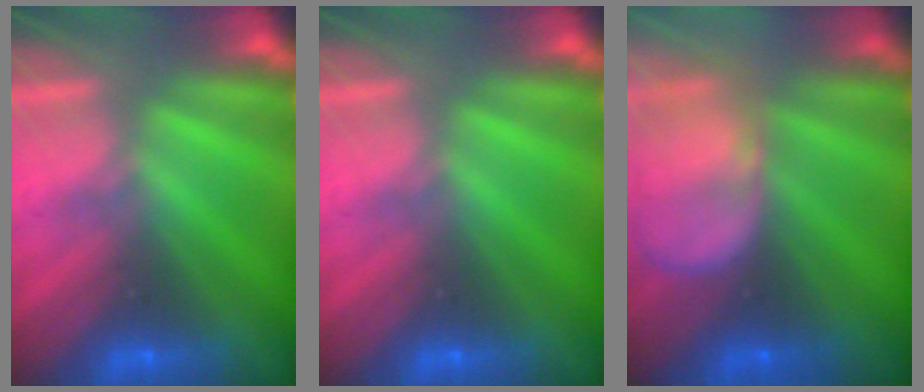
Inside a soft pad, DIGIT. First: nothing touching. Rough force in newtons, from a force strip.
{"total": 0.0}
{"total": 9.8}